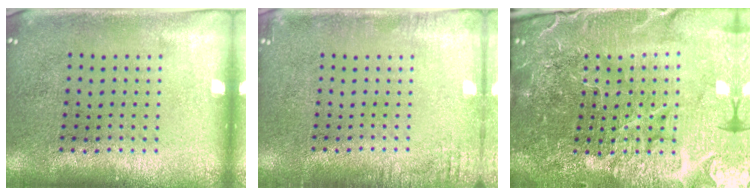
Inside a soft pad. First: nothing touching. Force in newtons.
{"total": 1.7, "press": 1.7, "slide": 0.2}
{"total": 6.7, "press": 5.8, "slide": 3.2}